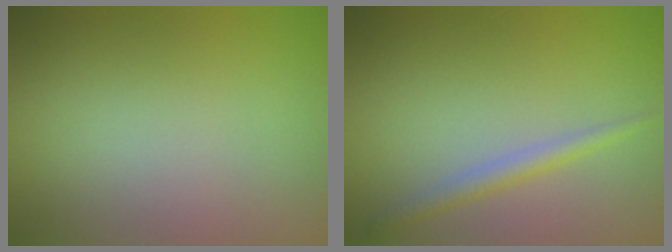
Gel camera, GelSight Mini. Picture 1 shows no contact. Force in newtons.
{"total": 1.8, "press": 1.8, "slide": 0.1}